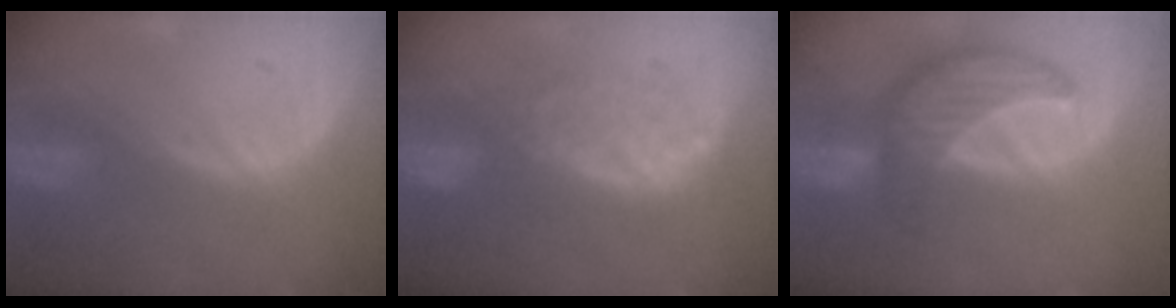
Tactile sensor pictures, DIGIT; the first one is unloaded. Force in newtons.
{"total": 7.7, "press": 7.7, "slide": 0.3}
{"total": 8.4, "press": 7.6, "slide": 3.6}